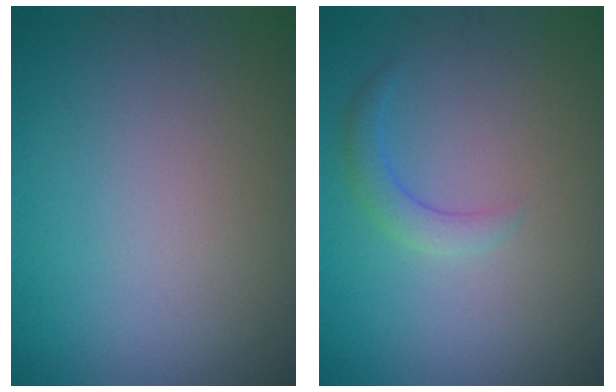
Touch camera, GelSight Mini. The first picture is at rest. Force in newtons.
{"total": 1.7, "press": 1.7, "slide": 0.1}